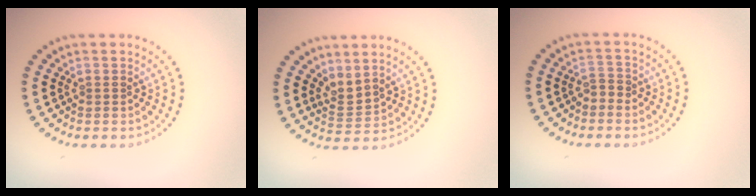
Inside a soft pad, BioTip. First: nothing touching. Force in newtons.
{"total": 2.2, "press": 1.4, "slide": 1.7}
{"total": 0.9, "press": 0.7, "slide": 0.6}